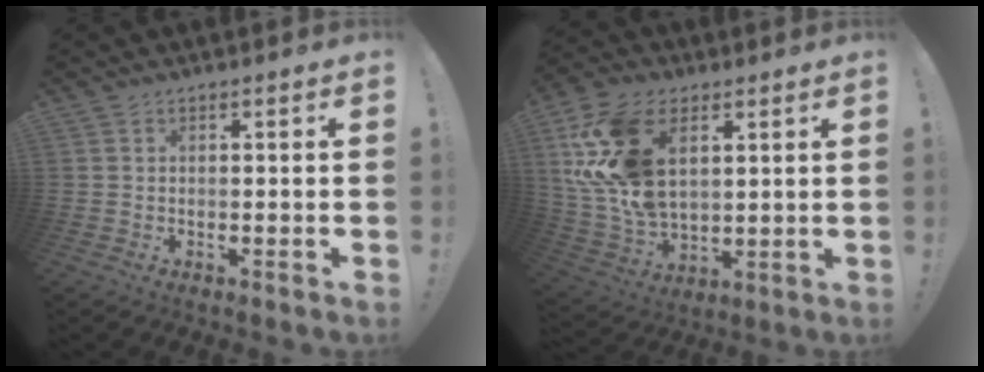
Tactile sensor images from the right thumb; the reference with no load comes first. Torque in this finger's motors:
{"motor_torque": [-0.09, 1.75, 0.80, 0.62, 0.58]}